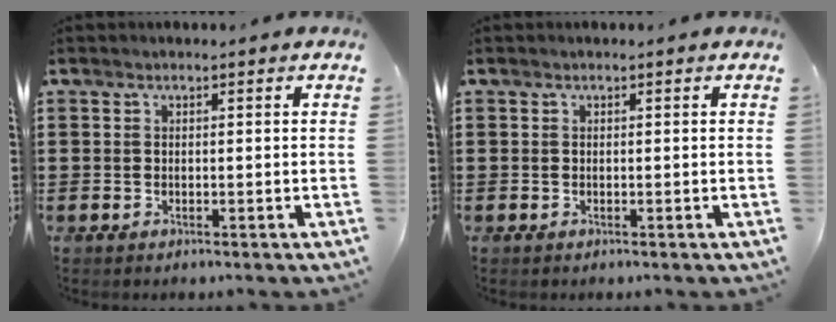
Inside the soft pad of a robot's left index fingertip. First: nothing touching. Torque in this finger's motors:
{"motor_torque": [0.00, 0.00, 0.00, 0.01]}